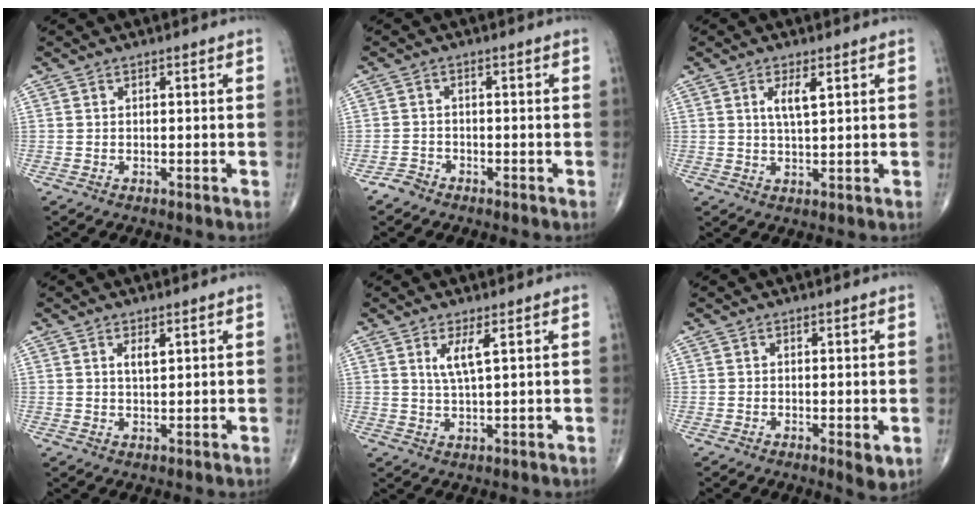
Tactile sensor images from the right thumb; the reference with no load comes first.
{"total": 1.9, "force": [-1.6, 1.0, -0.1], "torque": [-0.001, 0.004, -0.033]}
{"total": 3.9, "force": [1.6, 1.1, 3.4], "torque": [-0.063, -0.010, 0.030]}
{"total": 2.2, "force": [1.1, 0.8, 1.7], "torque": [-0.028, -0.007, 0.021]}
{"total": 3.9, "force": [1.7, 0.5, 3.5], "torque": [-0.075, -0.016, 0.036]}
{"total": 2.6, "force": [-0.4, 0.8, 2.4], "torque": [-0.037, -0.010, -0.008]}